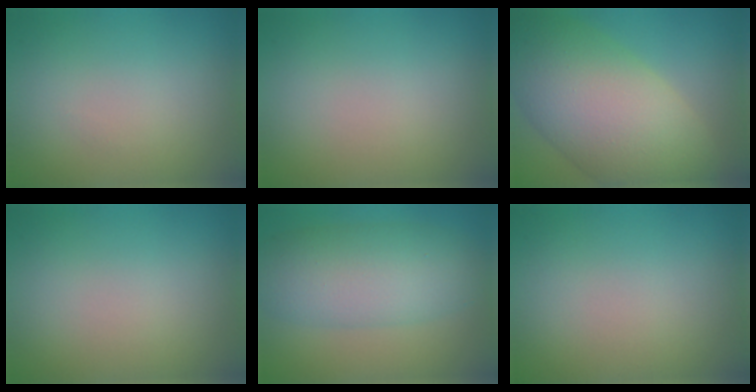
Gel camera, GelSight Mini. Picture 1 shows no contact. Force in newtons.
{"total": 0.0}
{"total": 12.9, "press": 12.9, "slide": 0.5}
{"total": 0.0}
{"total": 7.4, "press": 7.4, "slide": 0.2}
{"total": 0.0}